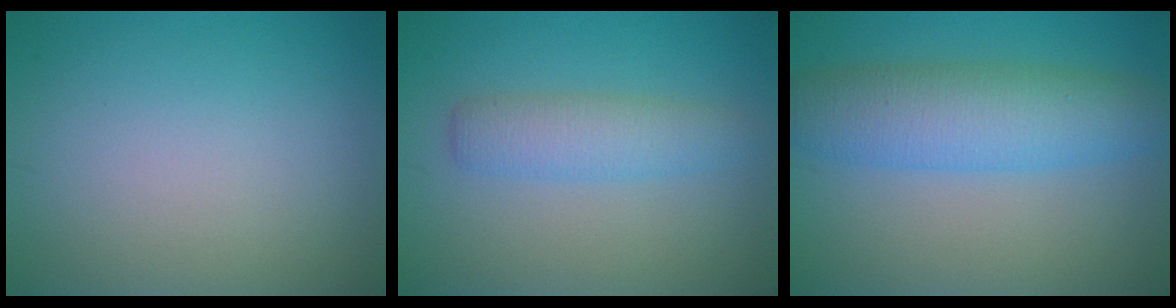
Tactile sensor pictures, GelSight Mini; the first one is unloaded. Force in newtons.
{"total": 3.2, "press": 3.2, "slide": 0.1}
{"total": 6.7, "press": 6.7, "slide": 0.1}